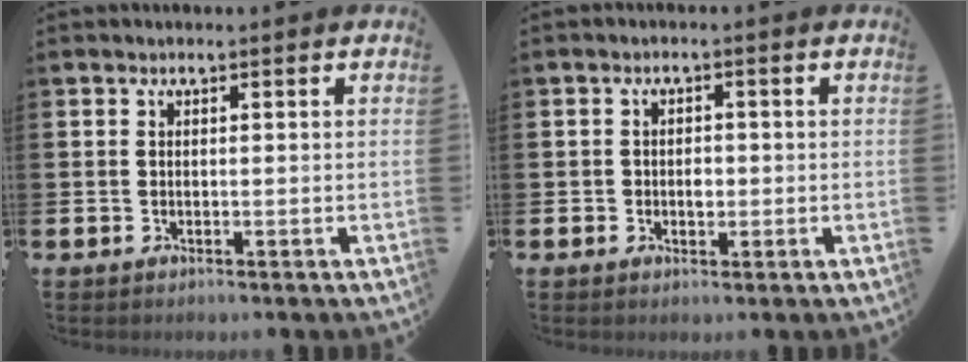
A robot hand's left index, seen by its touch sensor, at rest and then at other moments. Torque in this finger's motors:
{"motor_torque": [-0.04, -0.13, 0.00, -0.01]}